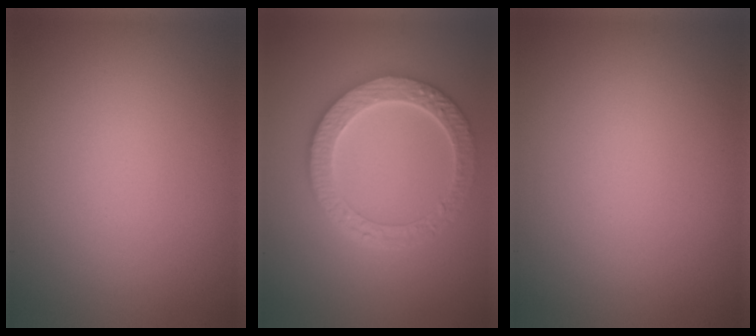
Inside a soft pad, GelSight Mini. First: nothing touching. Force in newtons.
{"total": 5.0, "press": 4.4, "slide": 2.4}
{"total": 0.0}